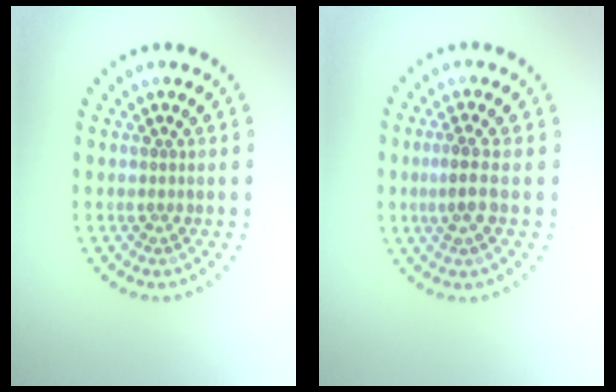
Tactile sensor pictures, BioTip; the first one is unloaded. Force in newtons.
{"total": 1.9, "press": 1.6, "slide": 1.0}